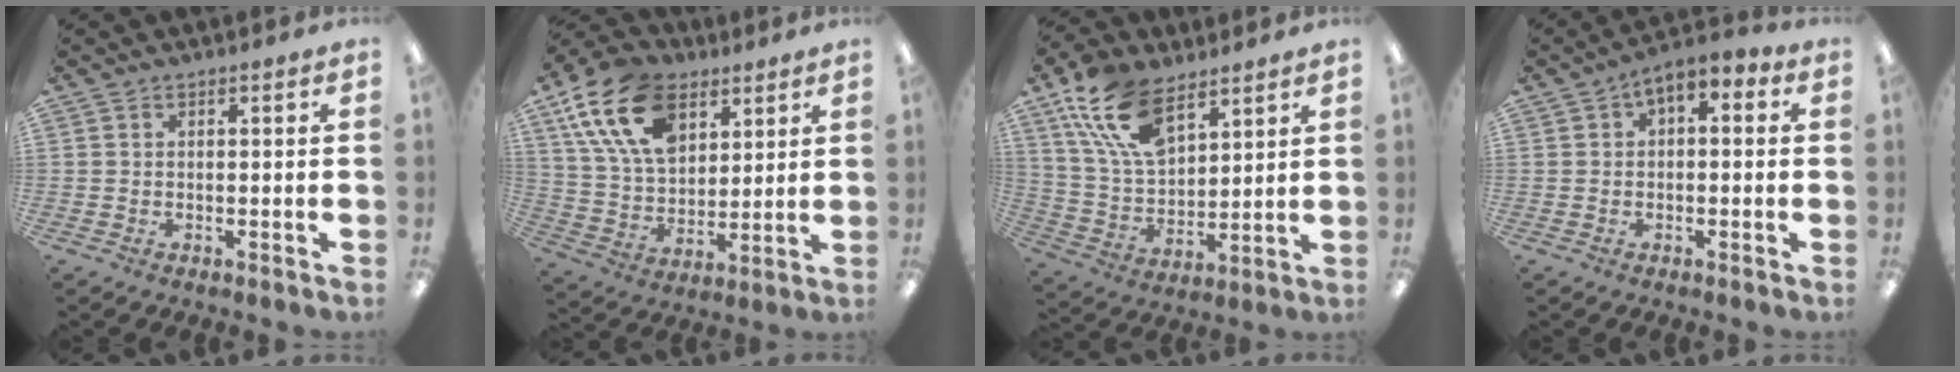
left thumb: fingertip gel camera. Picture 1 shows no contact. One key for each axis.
{"total": 19.2, "fx": 10.0, "fy": 12.0, "fz": 11.3, "tx": -0.222, "ty": -0.023, "tz": 0.182}
{"total": 17.2, "fx": 9.8, "fy": 9.1, "fz": 10.9, "tx": -0.232, "ty": -0.019, "tz": 0.179}
{"total": 3.5, "fx": 0.7, "fy": 2.4, "fz": 2.5, "tx": -0.039, "ty": 0.002, "tz": 0.009}